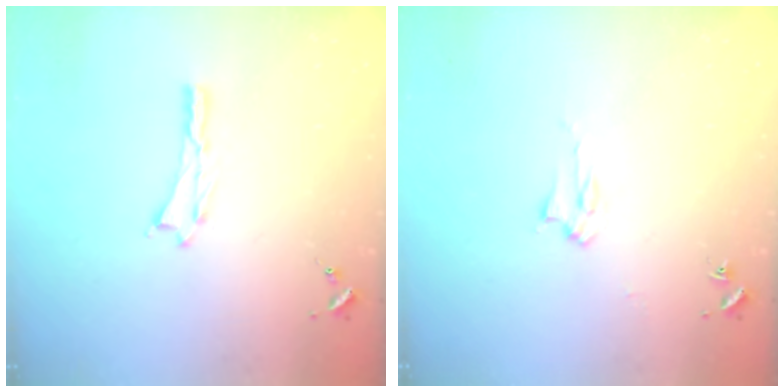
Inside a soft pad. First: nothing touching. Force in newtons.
{"total": 2.8, "press": 2.8, "slide": 0.4}